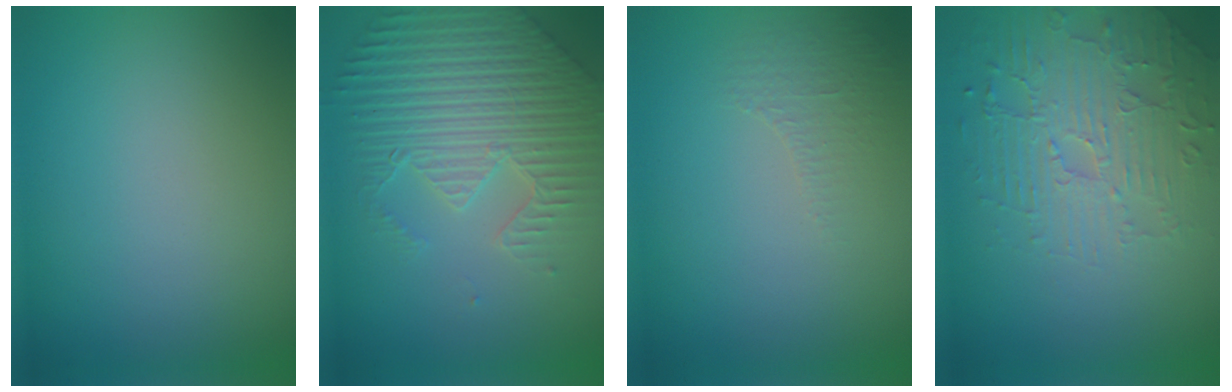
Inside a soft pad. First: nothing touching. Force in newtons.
{"total": 6.7, "press": 5.3, "slide": 4.2}
{"total": 0.9, "press": 0.5, "slide": 0.8}
{"total": 4.6, "press": 3.8, "slide": 2.5}